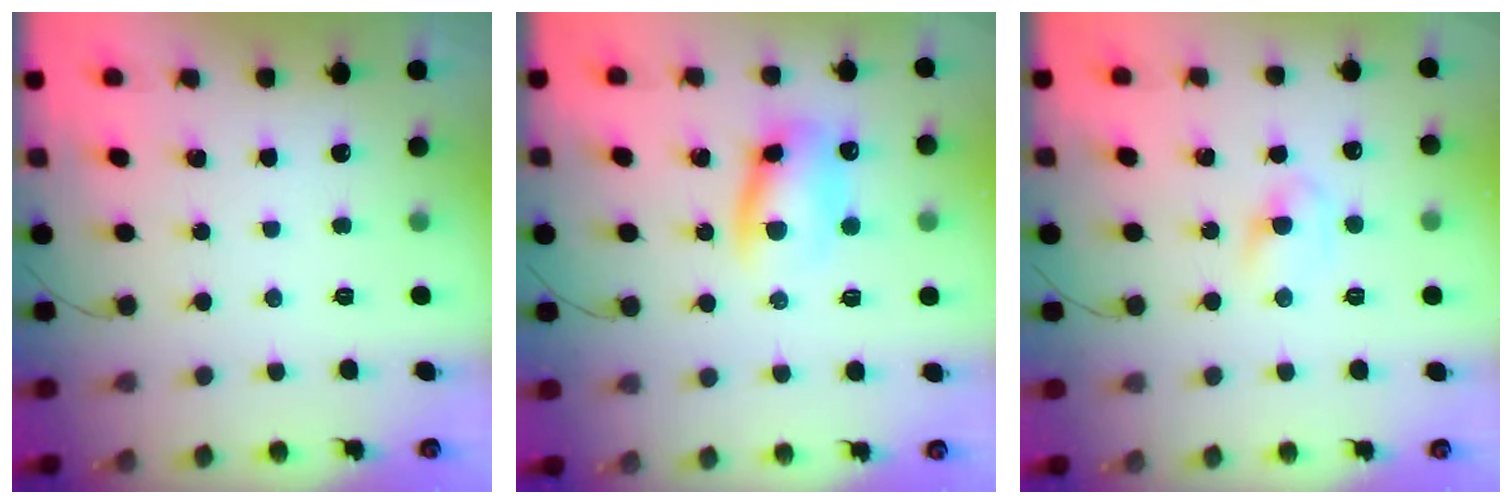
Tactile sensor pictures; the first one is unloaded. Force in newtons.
{"total": 11.3, "press": 11.1, "slide": 2.1}
{"total": 4.4, "press": 4.2, "slide": 1.5}